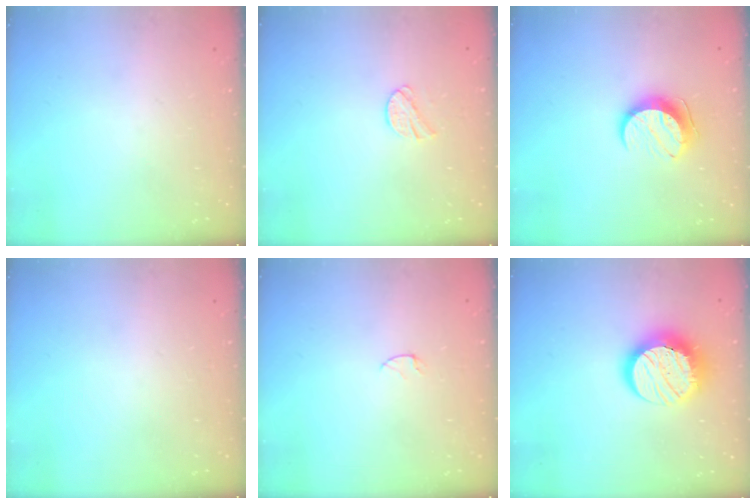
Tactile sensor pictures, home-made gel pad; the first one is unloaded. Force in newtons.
{"total": 8.5, "press": 8.4, "slide": 0.7}
{"total": 9.5, "press": 9.5, "slide": 0.1}
{"total": 0.0}
{"total": 2.9, "press": 2.9, "slide": 0.3}
{"total": 15.2, "press": 15.1, "slide": 0.8}